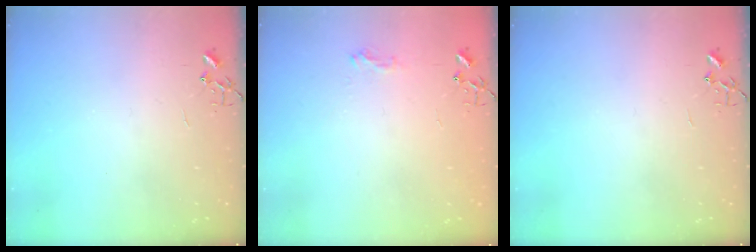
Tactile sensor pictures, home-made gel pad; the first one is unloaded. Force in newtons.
{"total": 7.8, "press": 7.8, "slide": 0.7}
{"total": 0.0}